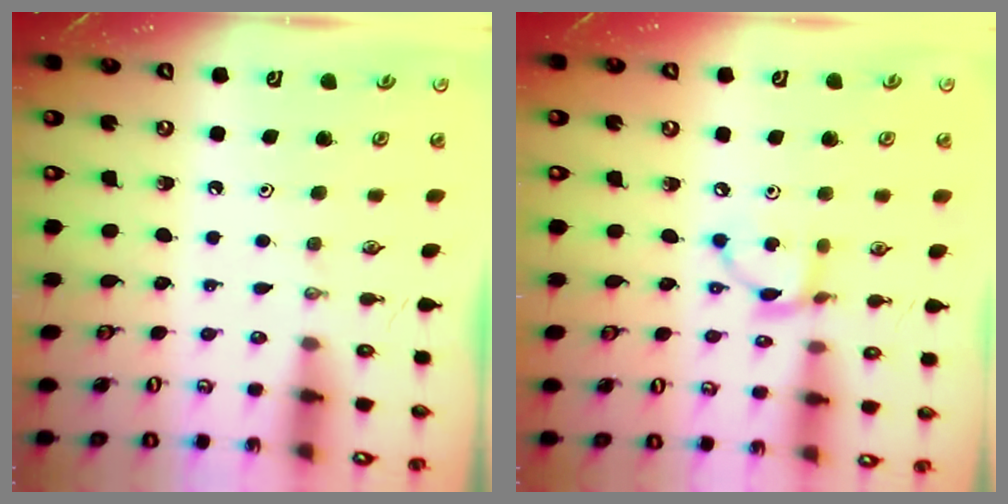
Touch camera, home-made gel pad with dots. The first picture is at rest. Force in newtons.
{"total": 8.5, "press": 8.5, "slide": 0.4}